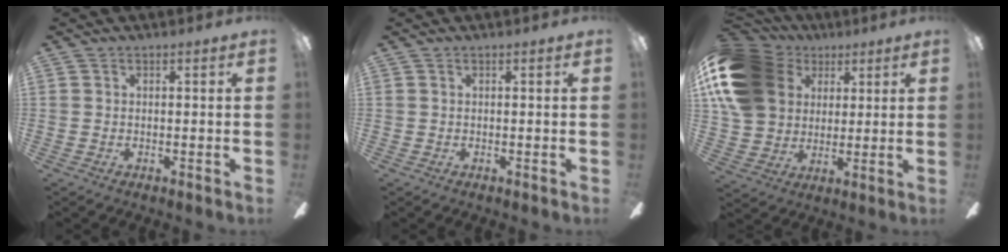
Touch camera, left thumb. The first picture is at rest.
{"total": 0.0}
{"total": 21.2, "force": [6.2, 16.4, 12.0], "torque": [-0.256, -0.001, 0.115]}